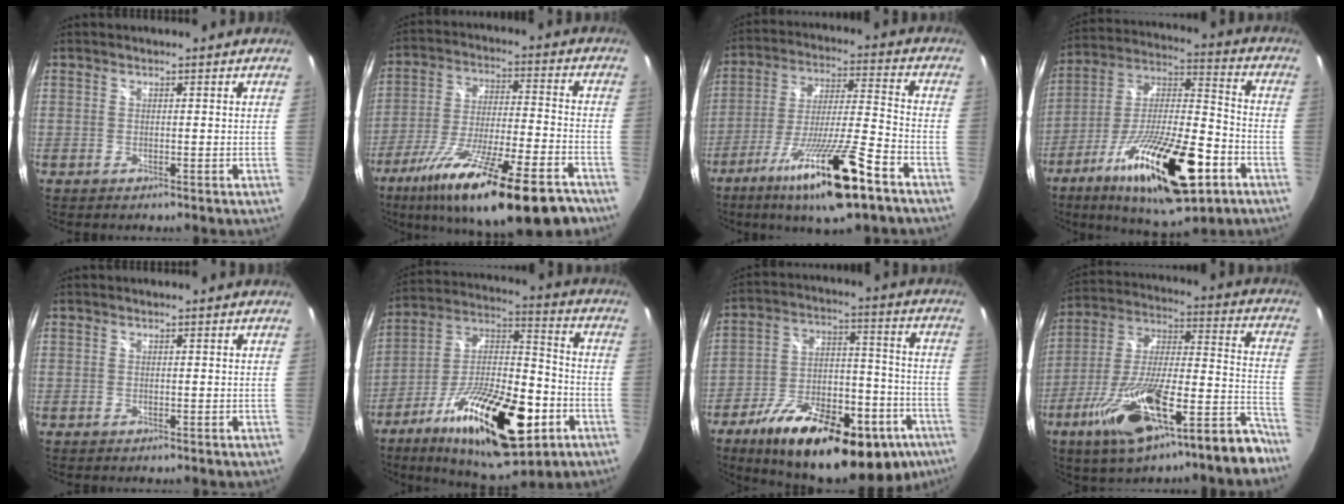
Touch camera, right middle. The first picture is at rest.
{"total": 24.1, "force": [-16.7, 4.4, 16.9], "torque": [-0.293, -0.054, -0.265]}
{"total": 18.5, "force": [-11.4, 1.6, 14.5], "torque": [-0.279, -0.037, -0.196]}
{"total": 24.4, "force": [-11.8, 7.4, 20.0], "torque": [-0.347, -0.032, -0.193]}
{"total": 0.0}
{"total": 25.4, "force": [-11.3, 9.3, 20.7], "torque": [-0.358, -0.022, -0.179]}
{"total": 29.5, "force": [-17.5, 12.9, 20.0], "torque": [-0.309, 0.001, -0.245]}
{"total": 24.6, "force": [-16.7, 5.1, 17.3], "torque": [-0.272, -0.004, -0.267]}